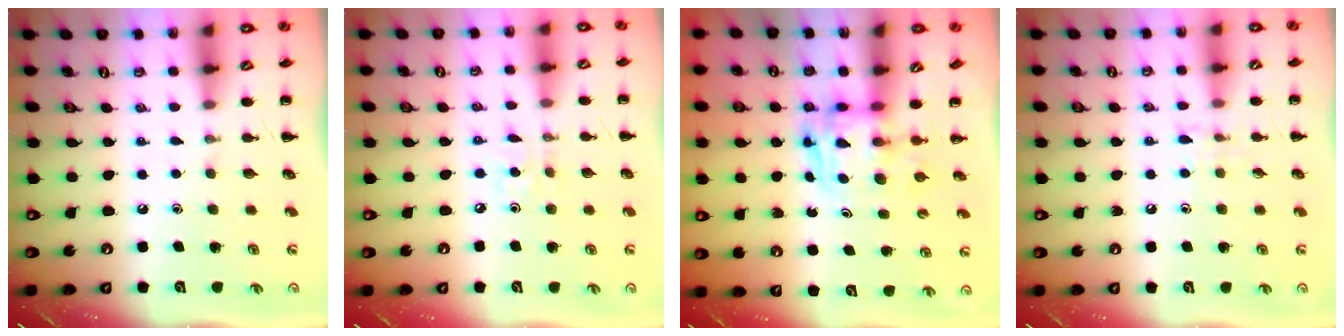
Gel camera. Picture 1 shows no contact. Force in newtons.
{"total": 2.2, "press": 2.1, "slide": 0.6}
{"total": 2.7, "press": 2.7, "slide": 0.2}
{"total": 5.4, "press": 5.2, "slide": 1.2}